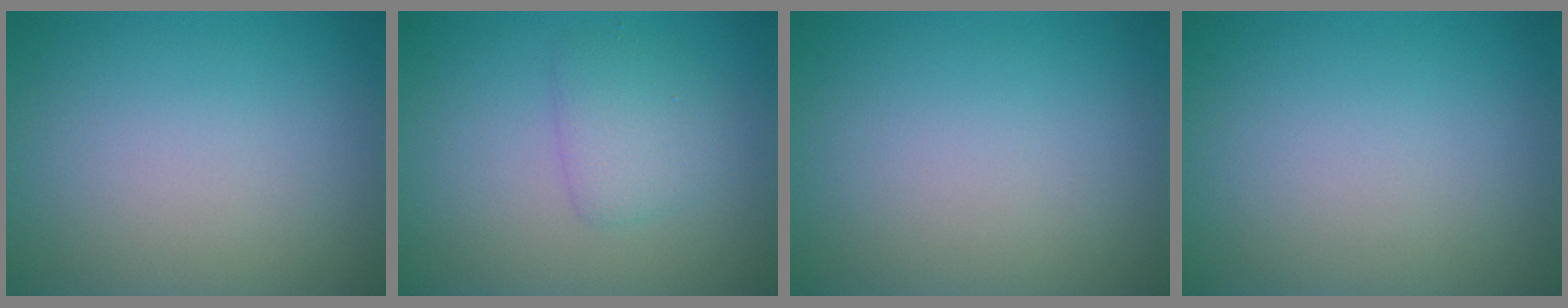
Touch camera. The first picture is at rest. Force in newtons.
{"total": 2.3, "press": 2.3, "slide": 0.1}
{"total": 0.0}
{"total": 0.0}